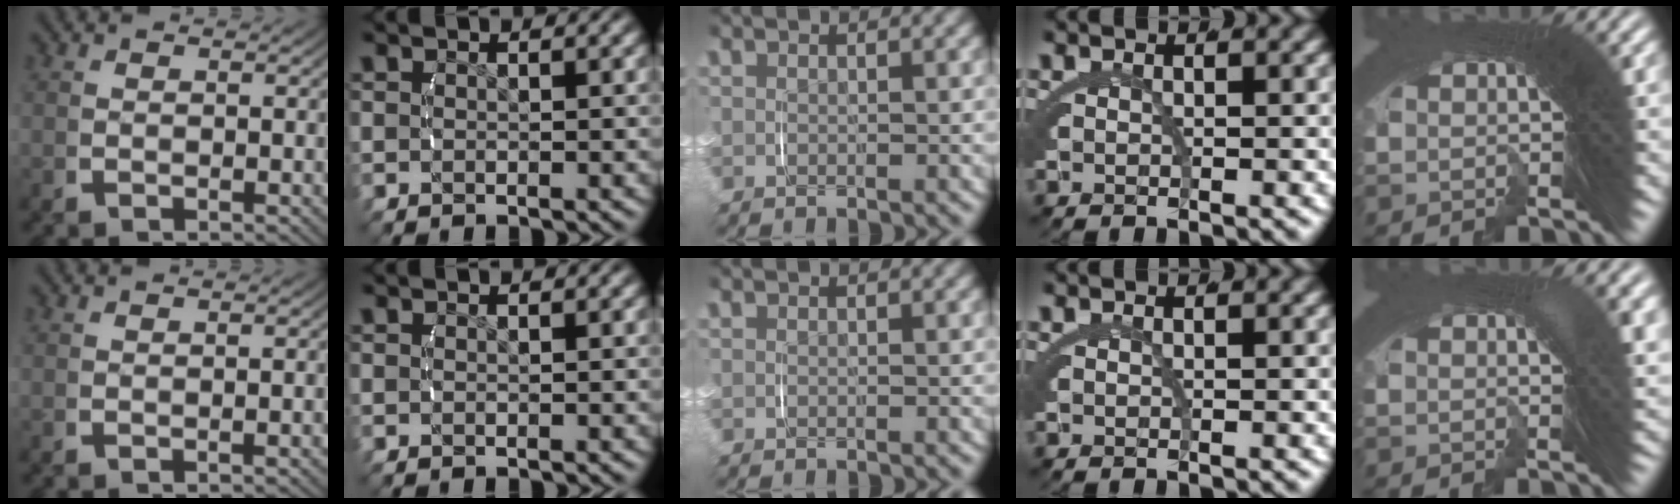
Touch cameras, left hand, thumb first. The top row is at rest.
{"thumb": {"total": 0.7, "force": [-0.2, 0.0, 0.7], "torque": [-0.011, 0.004, -0.003]}, "little": {"total": 1.1, "force": [0.1, 0.0, 1.1], "torque": [-0.015, 0.001, 0.001]}}